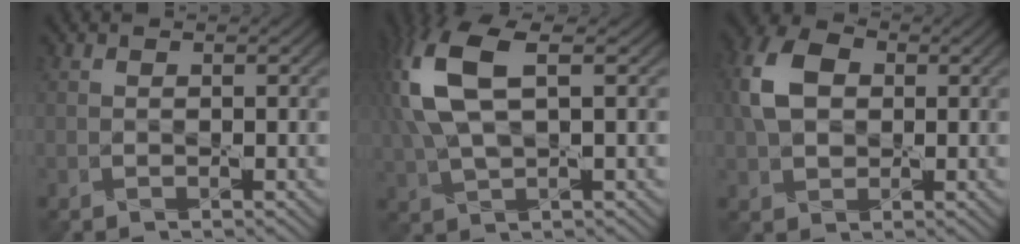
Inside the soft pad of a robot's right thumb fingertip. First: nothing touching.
{"total": 11.2, "force": [3.1, 5.3, 9.4], "torque": [-0.253, 0.010, 0.067]}
{"total": 7.4, "force": [1.1, 5.3, 5.1], "torque": [-0.125, 0.013, 0.013]}